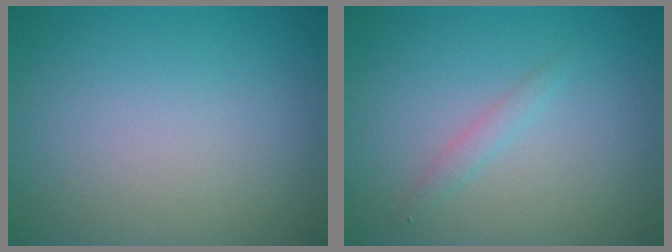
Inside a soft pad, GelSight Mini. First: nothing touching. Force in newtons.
{"total": 1.0, "press": 1.0, "slide": 0.1}